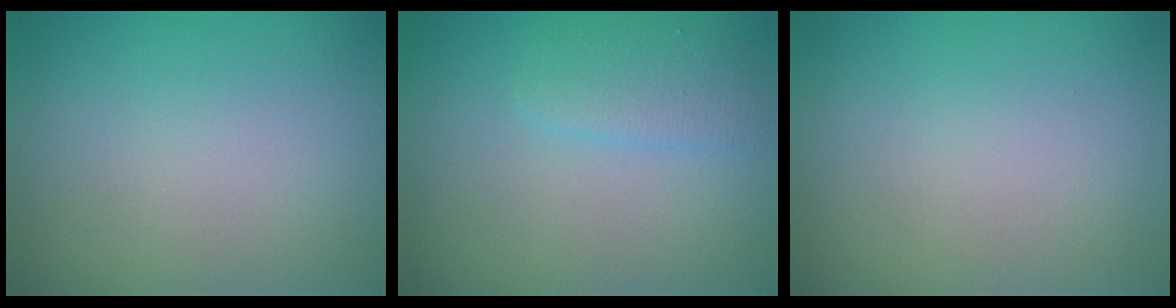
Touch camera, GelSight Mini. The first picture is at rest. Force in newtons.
{"total": 1.9, "press": 1.9, "slide": 0.1}
{"total": 0.0}